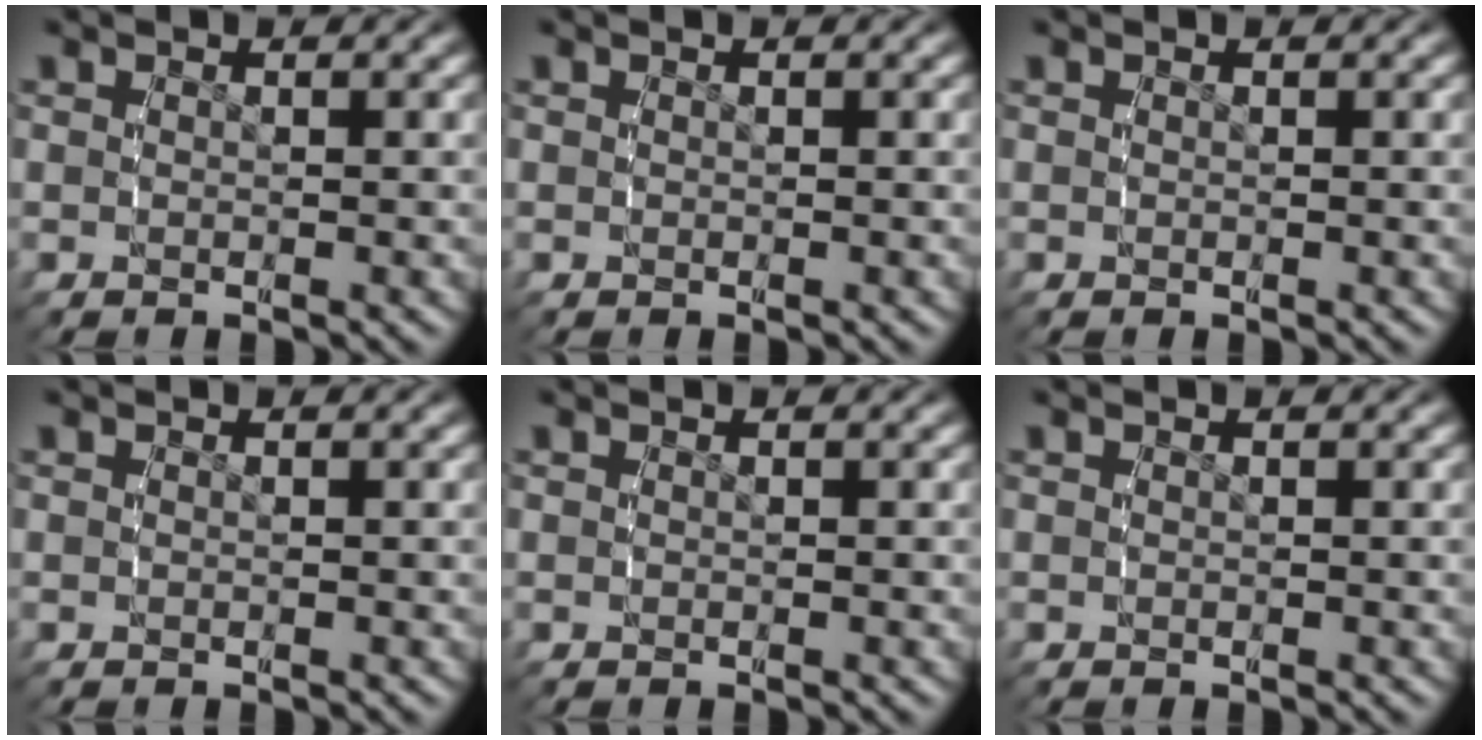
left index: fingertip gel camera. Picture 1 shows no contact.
{"total": 0.0}
{"total": 0.0}
{"total": 0.0}
{"total": 0.0}
{"total": 0.0}